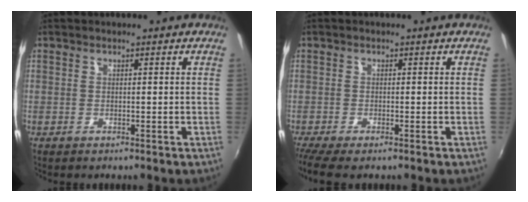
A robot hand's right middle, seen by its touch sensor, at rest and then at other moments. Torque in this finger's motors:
{"motor_torque": [0.85, -0.64, 0.27, 0.07]}